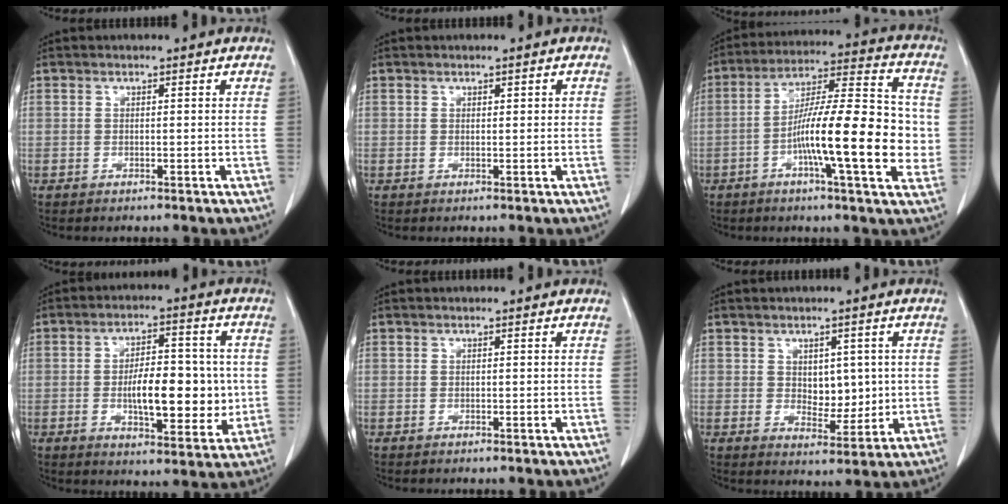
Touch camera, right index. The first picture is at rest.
{"total": 0.9, "force": [0.3, 0.3, 0.8], "torque": [-0.015, 0.006, 0.006]}
{"total": 17.8, "force": [-3.2, 2.6, 17.3], "torque": [-0.276, 0.012, -0.055]}
{"total": 11.8, "force": [-0.9, 4.6, 10.9], "torque": [-0.173, 0.007, -0.010]}
{"total": 0.0}
{"total": 5.2, "force": [0.8, 3.2, 4.1], "torque": [-0.054, -0.004, 0.024]}